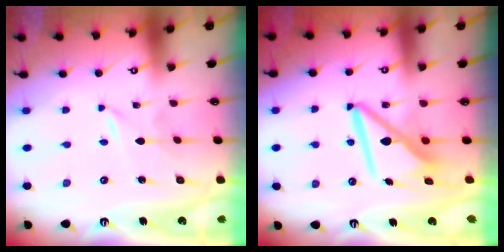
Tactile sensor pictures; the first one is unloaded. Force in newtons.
{"total": 9.7, "press": 9.7, "slide": 1.1}